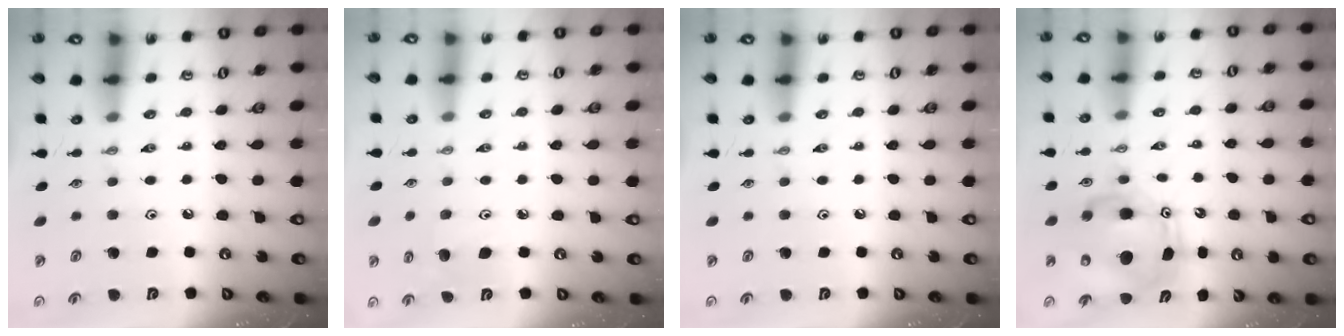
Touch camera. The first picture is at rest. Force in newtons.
{"total": 6.9, "press": 6.7, "slide": 1.7}
{"total": 0.0}
{"total": 10.3, "press": 10.1, "slide": 2.0}